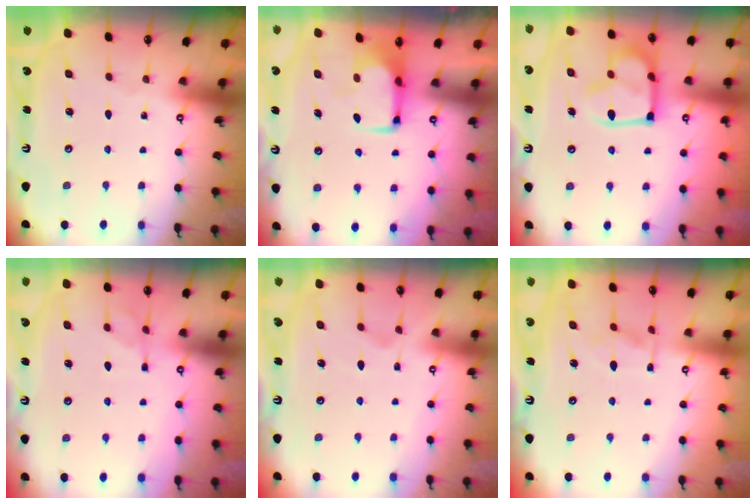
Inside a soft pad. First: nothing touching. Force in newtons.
{"total": 1.6, "press": 1.5, "slide": 0.5}
{"total": 9.4, "press": 9.3, "slide": 1.4}
{"total": 1.3, "press": 0.5, "slide": 1.2}
{"total": 1.2, "press": 0.2, "slide": 1.2}
{"total": 6.7, "press": 6.6, "slide": 1.1}